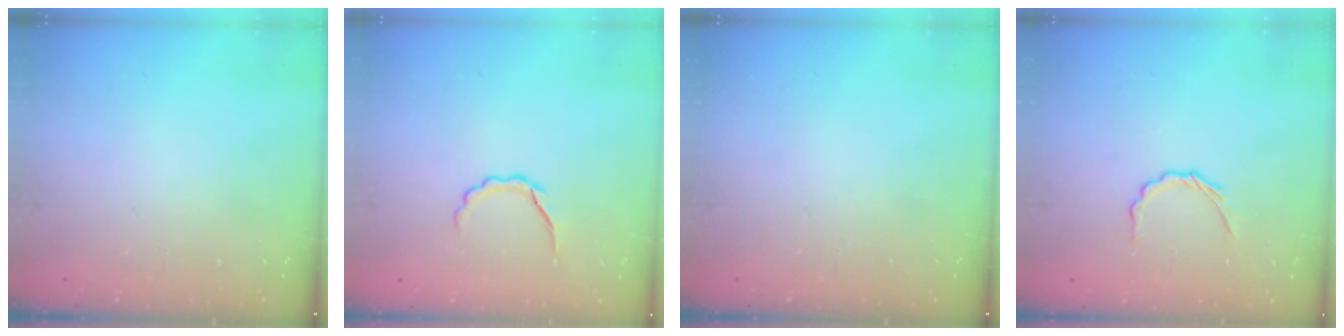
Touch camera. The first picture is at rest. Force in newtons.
{"total": 4.3, "press": 4.2, "slide": 0.8}
{"total": 0.0}
{"total": 2.4, "press": 2.3, "slide": 0.9}